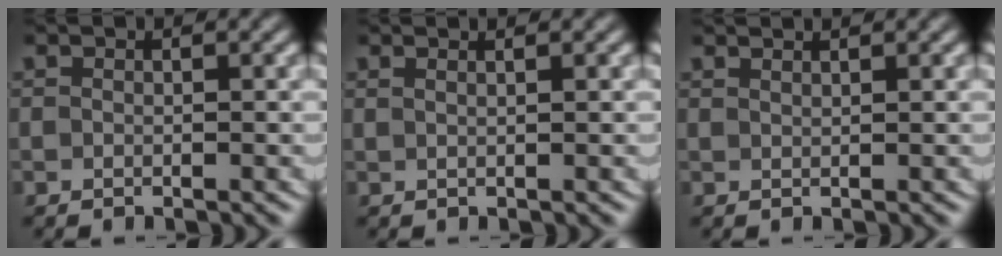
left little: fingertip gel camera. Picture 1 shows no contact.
{"total": 1.1, "force": [0.6, -0.5, 0.8], "torque": [-0.009, 0.000, 0.014]}
{"total": 1.4, "force": [1.3, -0.4, 0.3], "torque": [0.001, -0.001, 0.027]}